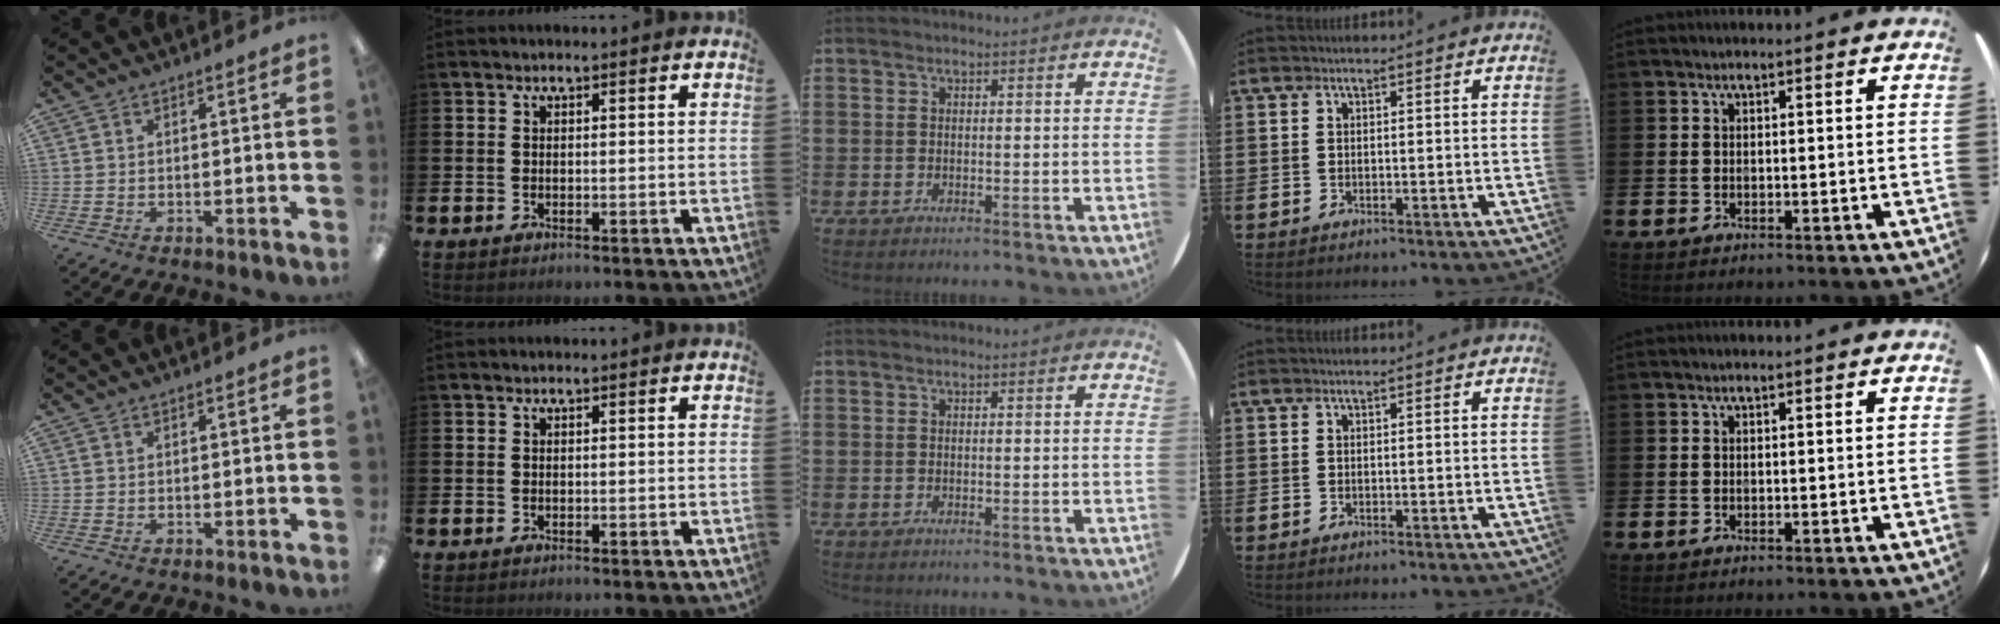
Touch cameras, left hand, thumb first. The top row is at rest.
{}